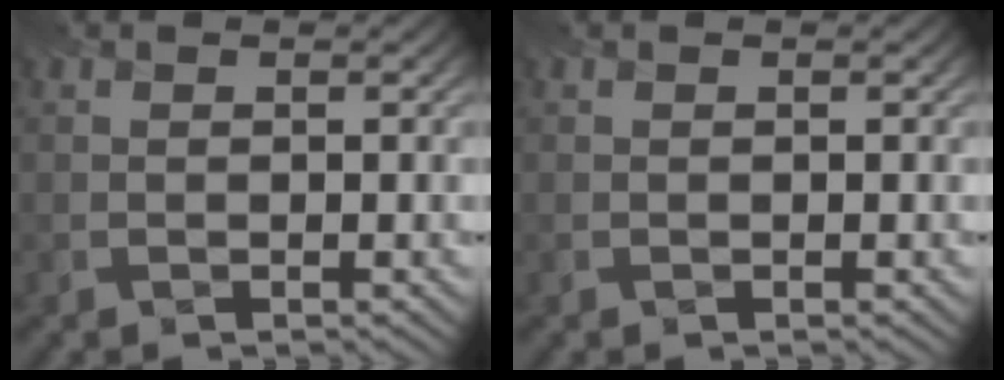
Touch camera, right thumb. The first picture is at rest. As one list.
[{"total": 0.0}]